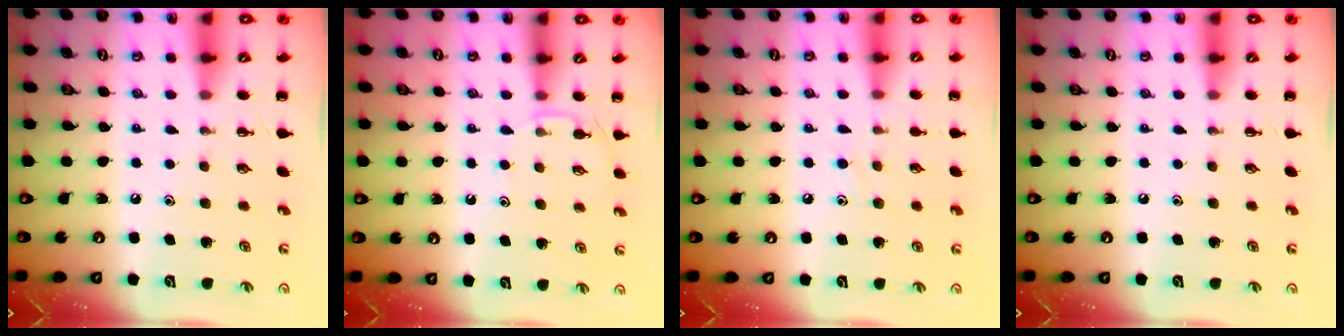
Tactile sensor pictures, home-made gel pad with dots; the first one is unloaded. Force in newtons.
{"total": 5.4, "press": 5.2, "slide": 1.4}
{"total": 6.5, "press": 6.1, "slide": 2.4}
{"total": 0.0}